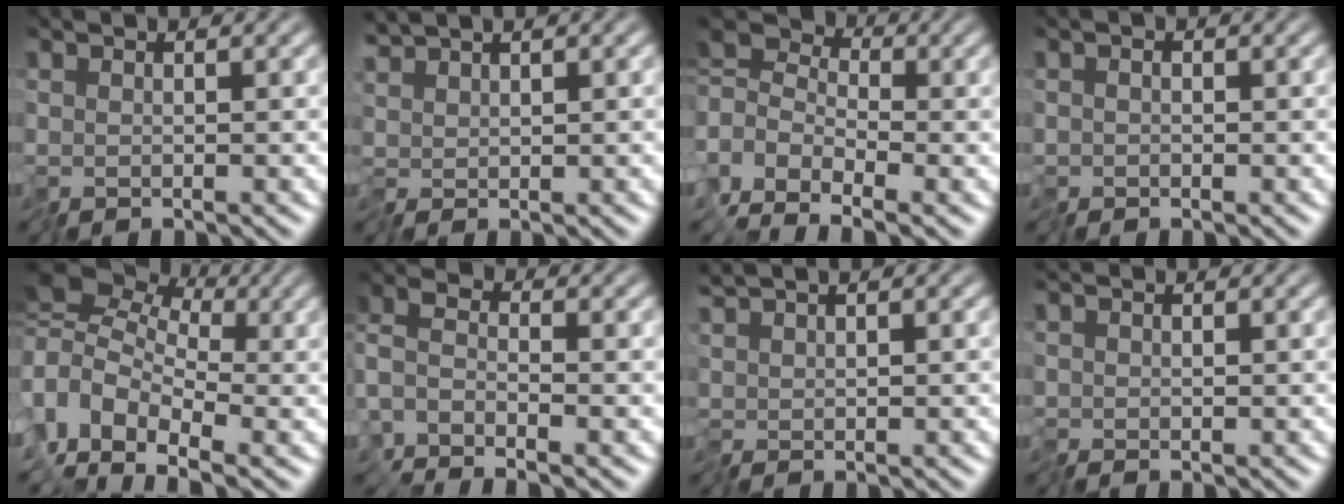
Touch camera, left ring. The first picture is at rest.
{"total": 1.5, "force": [1.4, 0.4, 0.3], "torque": [-0.013, 0.006, 0.029]}
{"total": 3.4, "force": [-2.4, 2.0, 1.5], "torque": [-0.031, 0.009, -0.070]}
{"total": 1.0, "force": [-0.5, 0.7, 0.6], "torque": [-0.013, -0.002, -0.012]}
{"total": 5.7, "force": [-1.1, 4.0, 3.9], "torque": [-0.080, -0.002, -0.039]}
{"total": 2.5, "force": [-2.0, 1.0, 1.2], "torque": [-0.031, 0.005, -0.056]}
{"total": 1.2, "force": [1.0, 0.4, 0.5], "torque": [-0.016, 0.006, 0.022]}
{"total": 0.5, "force": [0.4, 0.3, 0.0], "torque": [-0.002, 0.004, 0.005]}